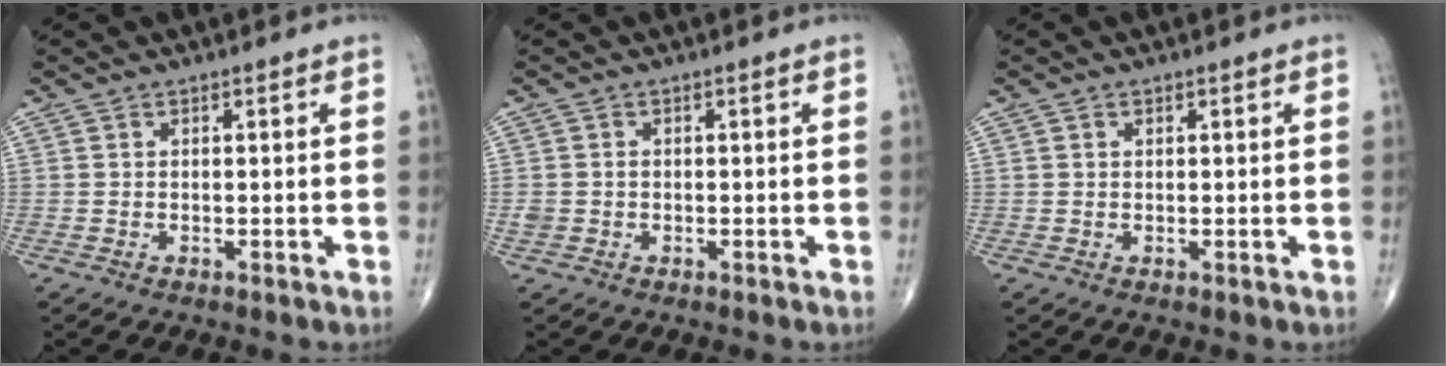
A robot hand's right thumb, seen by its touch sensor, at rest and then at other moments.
{"total": 1.8, "force": [-0.2, 1.6, 0.8], "torque": [-0.013, 0.005, 0.000]}
{"total": 0.7, "force": [0.3, 0.6, 0.4], "torque": [-0.004, -0.002, 0.006]}